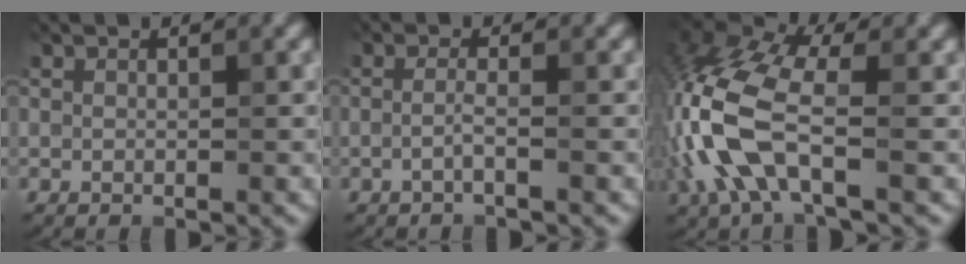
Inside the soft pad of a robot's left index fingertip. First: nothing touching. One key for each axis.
{"total": 1.3, "fx": -0.6, "fy": 0.1, "fz": 1.1, "tx": -0.024, "ty": 0.000, "tz": -0.016}
{"total": 9.3, "fx": -2.1, "fy": 4.5, "fz": 7.9, "tx": -0.197, "ty": 0.013, "tz": -0.057}